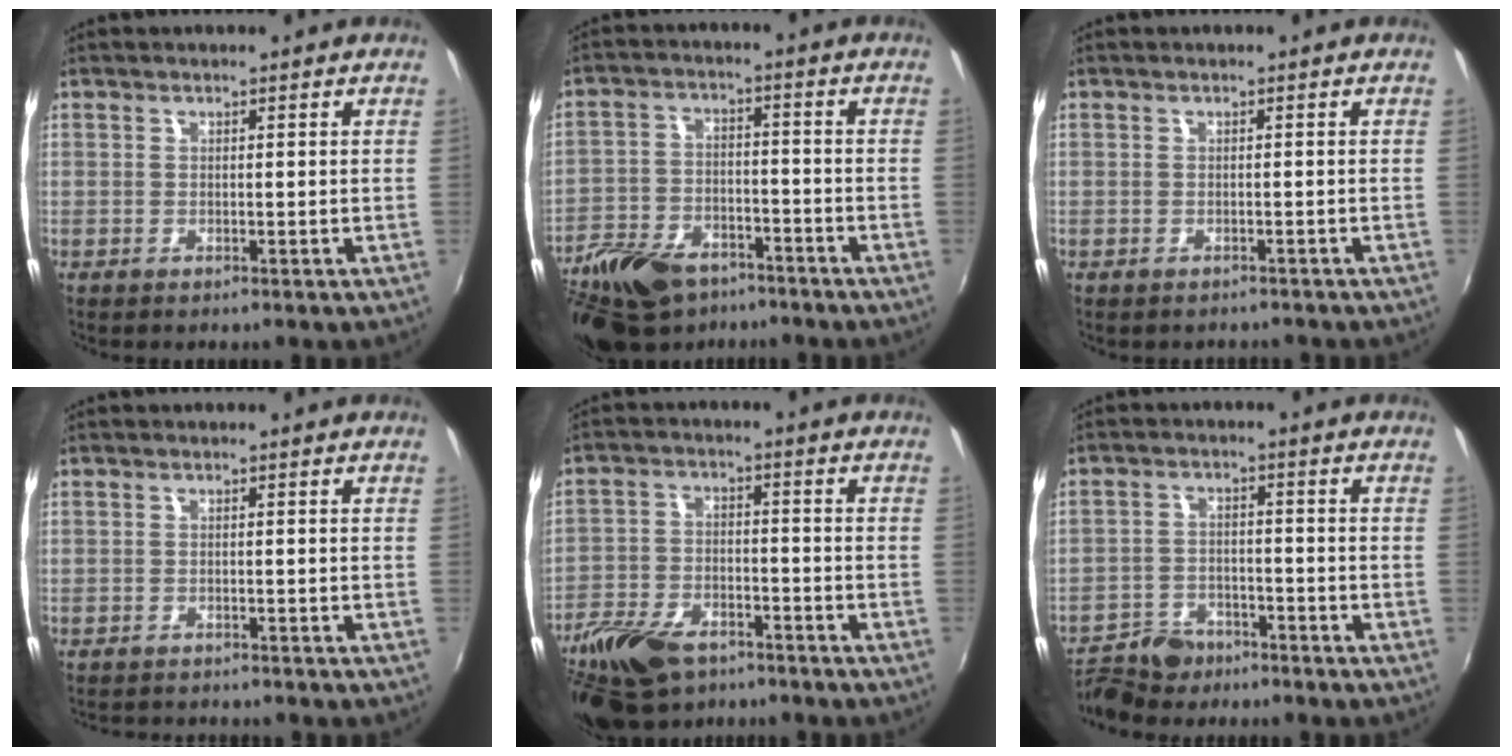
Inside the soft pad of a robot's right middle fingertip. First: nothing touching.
{"total": 16.4, "force": [-11.4, 8.7, 7.9], "torque": [-0.187, -0.010, -0.193]}
{"total": 1.9, "force": [-1.7, 0.7, 0.5], "torque": [-0.012, -0.008, -0.020]}
{"total": 3.3, "force": [-3.2, 0.5, 0.7], "torque": [-0.024, -0.011, -0.049]}
{"total": 13.6, "force": [-9.5, 7.0, 6.8], "torque": [-0.163, -0.011, -0.176]}
{"total": 7.9, "force": [-6.6, 3.9, 2.0], "torque": [-0.060, 0.004, -0.114]}